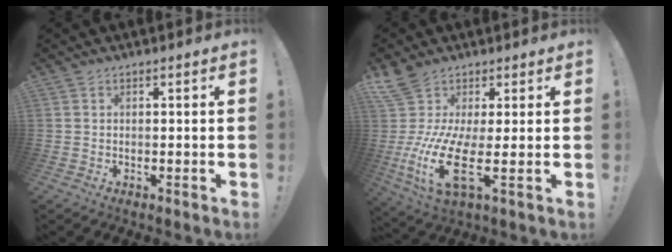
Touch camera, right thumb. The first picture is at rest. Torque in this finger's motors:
{"motor_torque": [1.73, 1.71, 1.13, -0.11, 0.28]}